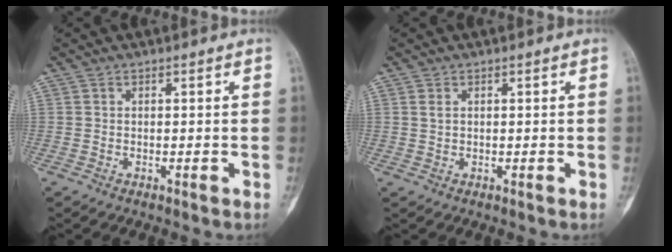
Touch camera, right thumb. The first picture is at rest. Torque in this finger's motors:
{"motor_torque": [-0.18, 0.57, 0.14, 0.09, -0.05]}